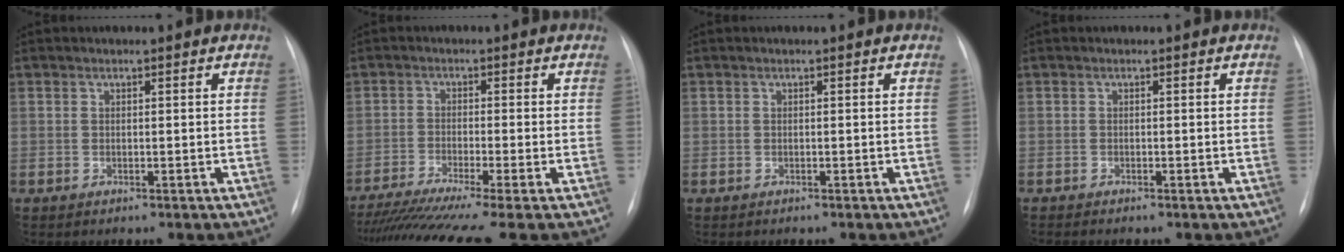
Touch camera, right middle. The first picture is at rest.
{"total": 12.6, "force": [-10.1, -1.4, 7.4], "torque": [-0.116, -0.032, -0.161]}
{"total": 0.0}
{"total": 0.6, "force": [-0.5, -0.2, 0.2], "torque": [-0.004, -0.002, -0.012]}